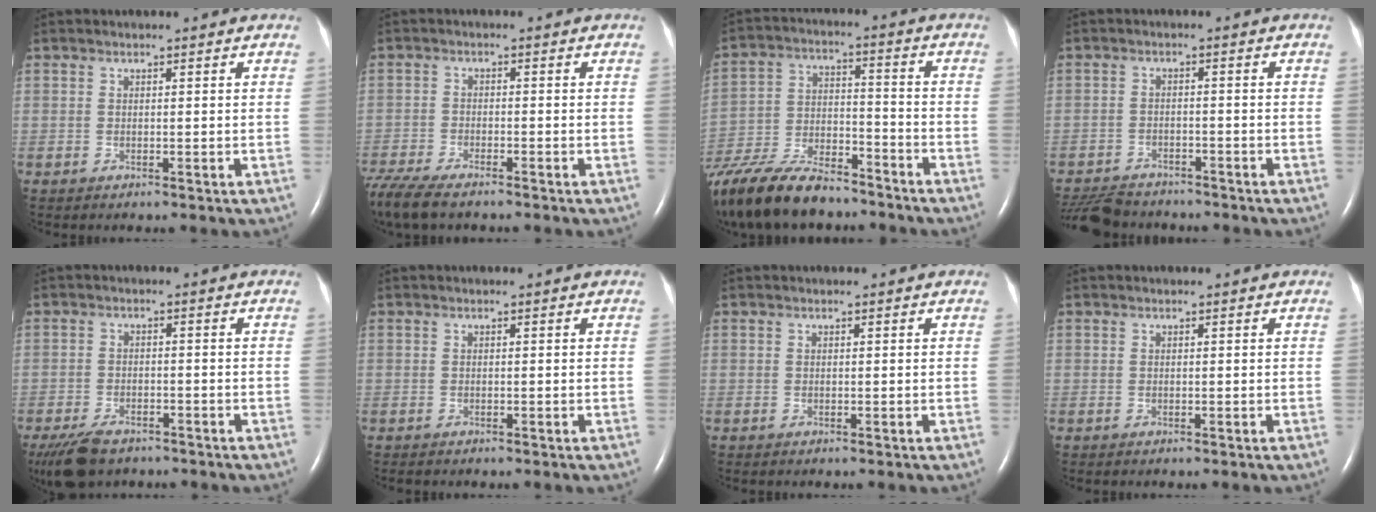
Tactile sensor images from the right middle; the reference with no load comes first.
{"total": 10.3, "force": [-8.4, 2.5, 5.5], "torque": [-0.110, -0.021, -0.143]}
{"total": 20.5, "force": [-17.0, 5.4, 10.1], "torque": [-0.233, -0.033, -0.299]}
{"total": 8.7, "force": [-8.0, 2.5, 2.3], "torque": [-0.045, -0.007, -0.124]}
{"total": 7.9, "force": [-5.9, 3.7, 3.8], "torque": [-0.077, -0.009, -0.096]}
{"total": 0.0}
{"total": 0.0}
{"total": 0.0}